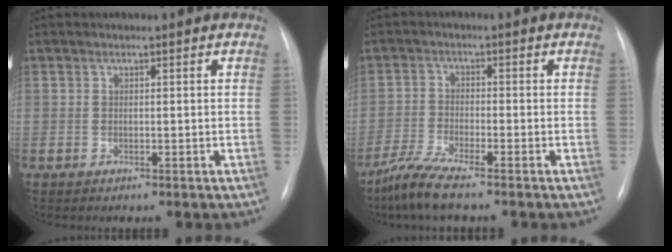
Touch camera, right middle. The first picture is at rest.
{"total": 5.2, "force": [-4.2, -0.1, 3.0], "torque": [-0.074, -0.020, -0.088]}